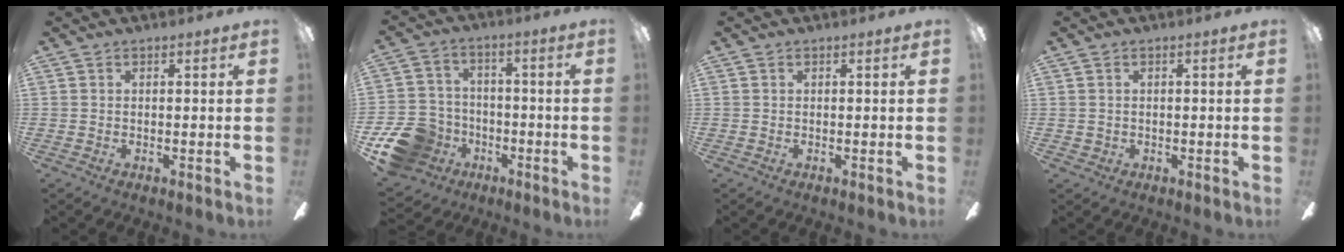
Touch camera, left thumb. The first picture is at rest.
{"total": 13.6, "force": [-6.6, 10.6, 5.3], "torque": [-0.121, 0.048, -0.115]}
{"total": 0.0}
{"total": 1.0, "force": [0.2, 1.0, 0.2], "torque": [-0.005, 0.004, 0.002]}